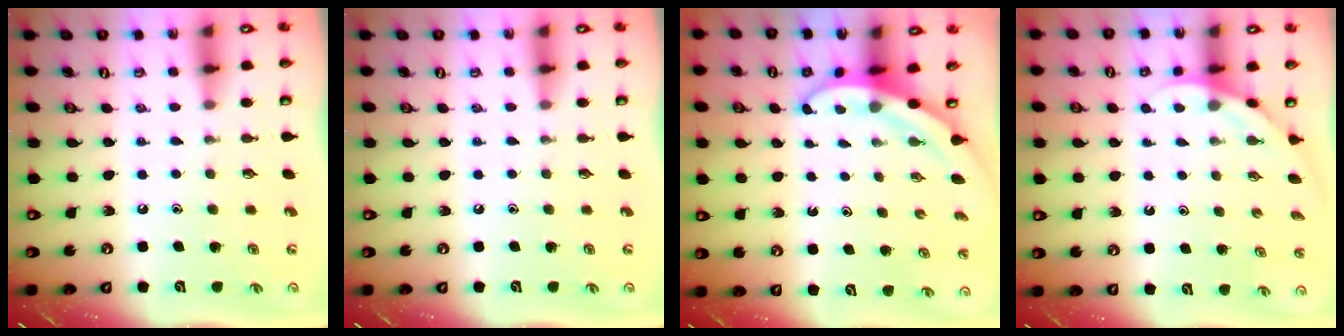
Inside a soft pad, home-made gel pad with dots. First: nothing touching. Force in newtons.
{"total": 0.0}
{"total": 3.3, "press": 3.3, "slide": 0.1}
{"total": 2.6, "press": 2.6, "slide": 0.1}